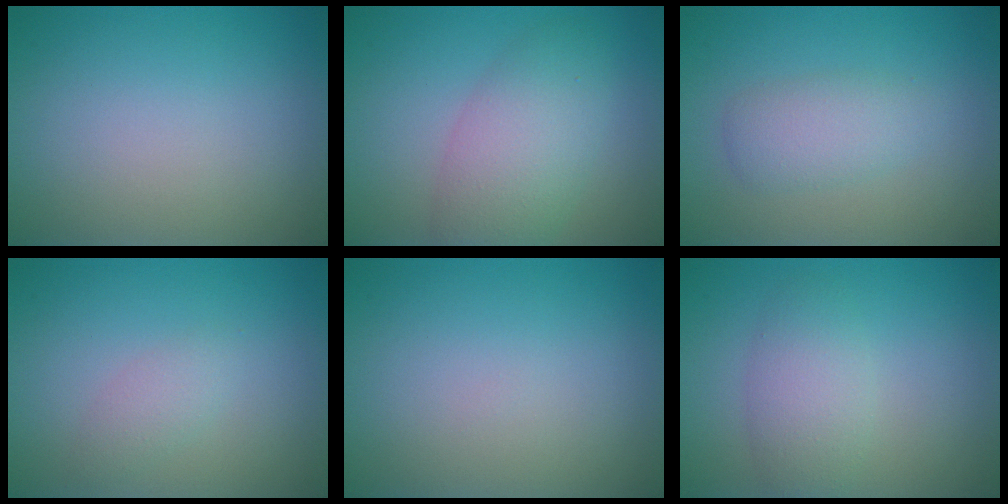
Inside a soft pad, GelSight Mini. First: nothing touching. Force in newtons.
{"total": 5.3, "press": 5.3, "slide": 0.1}
{"total": 2.6, "press": 2.6, "slide": 0.1}
{"total": 1.4, "press": 1.4, "slide": 0.0}
{"total": 0.0}
{"total": 3.2, "press": 3.2, "slide": 0.1}